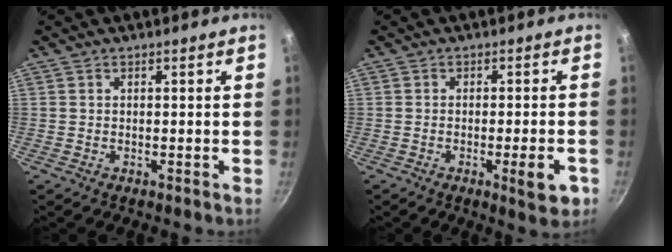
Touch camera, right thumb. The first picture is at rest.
{"total": 5.9, "force": [-2.2, 1.3, 5.3], "torque": [-0.063, 0.006, -0.027]}